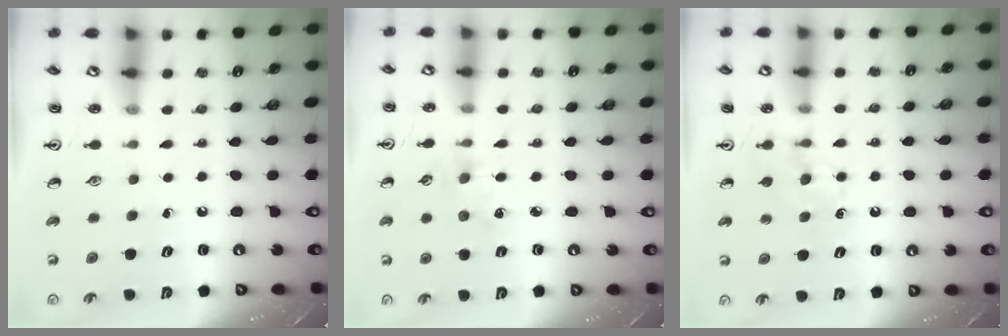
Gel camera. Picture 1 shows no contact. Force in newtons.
{"total": 2.5, "press": 2.4, "slide": 0.4}
{"total": 5.9, "press": 5.8, "slide": 0.8}